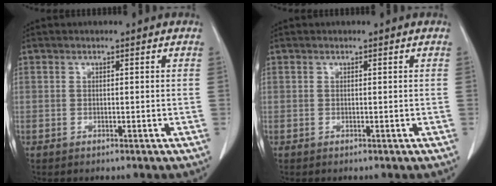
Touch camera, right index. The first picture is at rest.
{"total": 0.0}